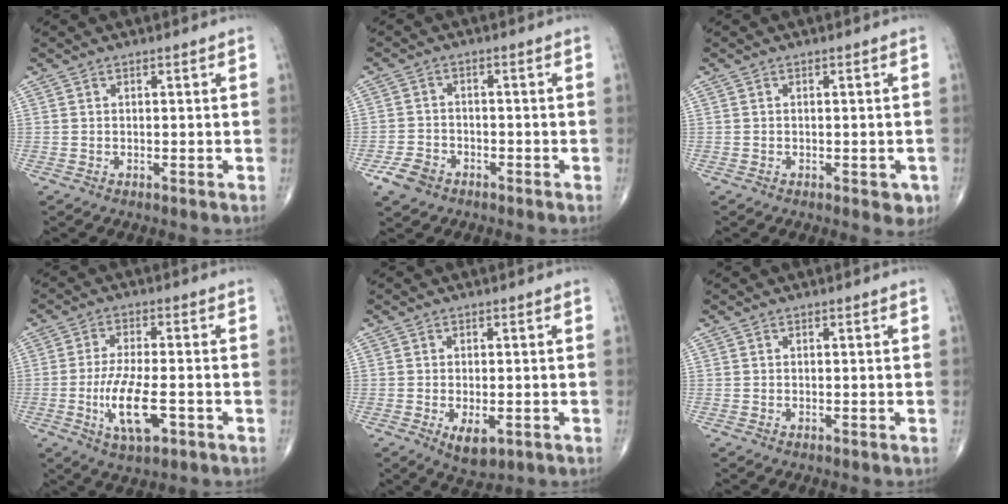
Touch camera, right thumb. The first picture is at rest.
{"total": 4.8, "force": [-3.0, 3.2, 1.9], "torque": [-0.031, 0.013, -0.052]}
{"total": 2.6, "force": [-1.1, 1.3, 1.9], "torque": [-0.006, 0.000, -0.012]}
{"total": 9.9, "force": [-3.1, 3.4, 8.7], "torque": [-0.166, 0.002, -0.052]}
{"total": 4.9, "force": [-1.7, 2.4, 3.9], "torque": [-0.060, -0.008, -0.019]}
{"total": 0.0}